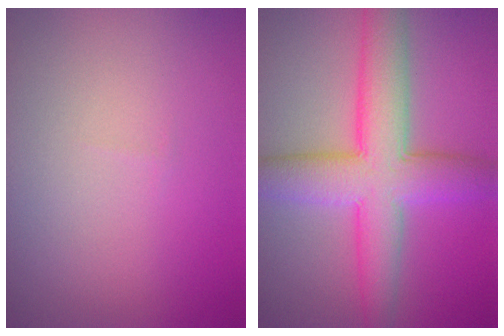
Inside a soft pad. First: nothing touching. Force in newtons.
{"total": 7.9, "press": 7.9, "slide": 0.1}